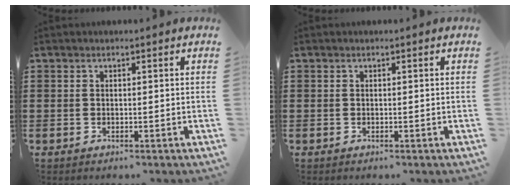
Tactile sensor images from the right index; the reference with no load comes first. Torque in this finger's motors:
{"motor_torque": [0.13, 0.62, -0.01, 0.01]}